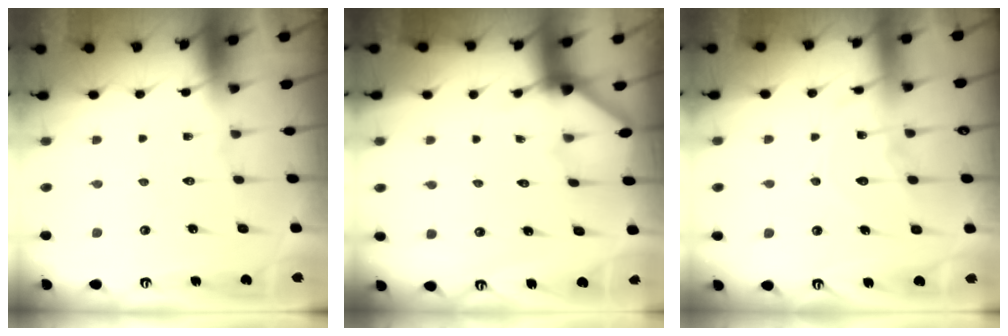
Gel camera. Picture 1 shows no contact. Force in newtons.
{"total": 2.6, "press": 2.6, "slide": 0.4}
{"total": 12.0, "press": 12.0, "slide": 1.0}